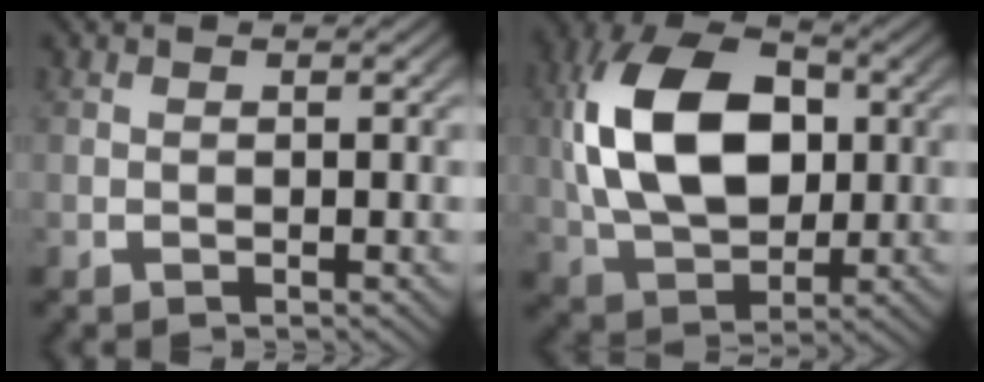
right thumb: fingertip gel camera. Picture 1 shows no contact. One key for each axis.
{"total": 13.3, "fx": 1.4, "fy": 8.8, "fz": 9.8, "tx": -0.217, "ty": -0.030, "tz": 0.042}